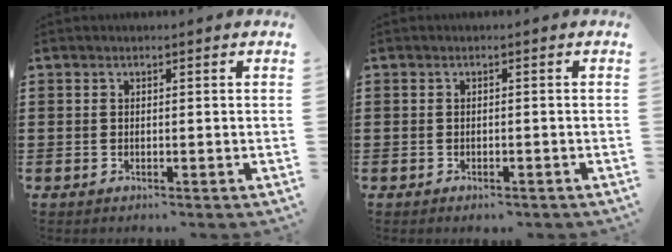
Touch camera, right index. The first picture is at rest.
{"total": 0.7, "force": [-0.6, 0.3, 0.2], "torque": [-0.007, -0.001, -0.012]}